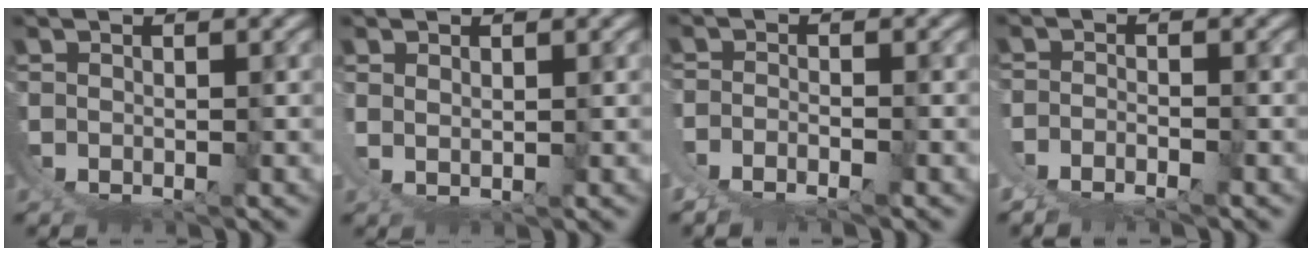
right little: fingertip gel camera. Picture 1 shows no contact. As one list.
[{"total": 2.0, "force": [1.8, 0.2, 0.9], "torque": [-0.026, -0.002, 0.034]}, {"total": 3.1, "force": [-0.5, 2.3, 2.0], "torque": [-0.044, -0.010, -0.008]}, {"total": 3.4, "force": [-0.7, 2.7, 1.9], "torque": [-0.042, -0.010, -0.011]}]